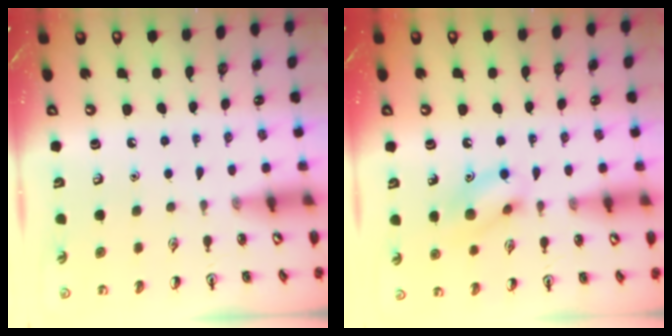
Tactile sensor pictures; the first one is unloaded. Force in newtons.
{"total": 11.0, "press": 11.0, "slide": 0.6}